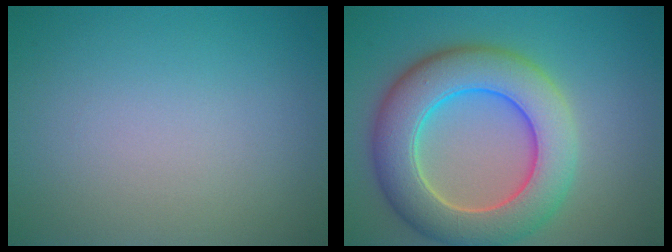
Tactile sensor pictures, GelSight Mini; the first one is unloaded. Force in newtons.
{"total": 9.3, "press": 9.3, "slide": 0.4}